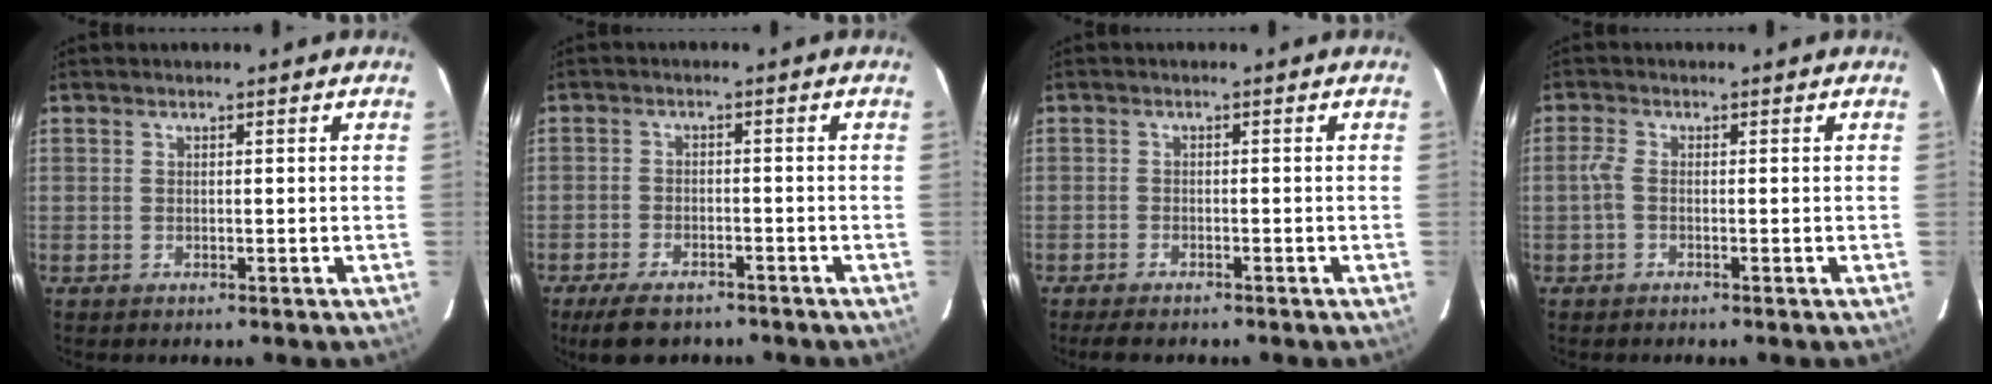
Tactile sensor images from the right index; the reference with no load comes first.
{"total": 7.8, "force": [-6.1, 3.3, 3.6], "torque": [-0.093, -0.005, -0.098]}
{"total": 4.1, "force": [-3.5, 1.2, 1.7], "torque": [-0.047, -0.007, -0.056]}
{"total": 1.7, "force": [-0.6, 0.6, 1.5], "torque": [-0.036, 0.004, -0.015]}